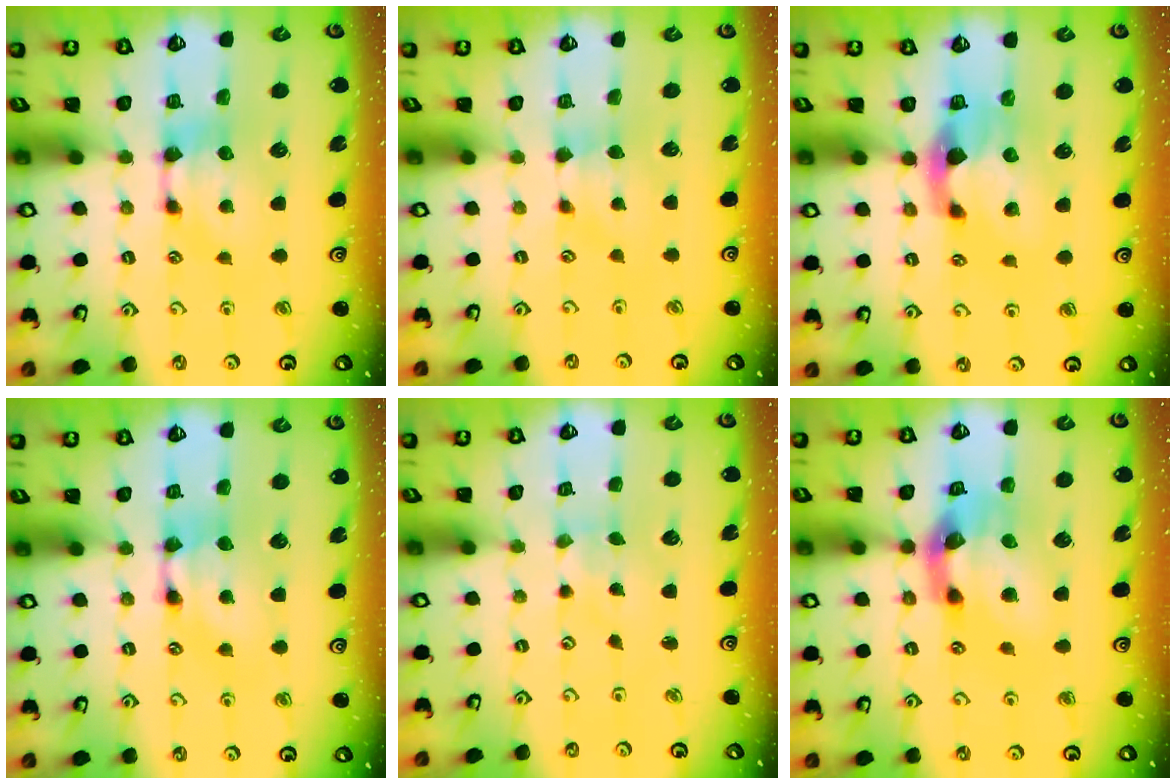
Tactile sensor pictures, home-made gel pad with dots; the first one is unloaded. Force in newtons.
{"total": 2.0, "press": 1.9, "slide": 0.7}
{"total": 2.7, "press": 2.4, "slide": 1.3}
{"total": 1.6, "press": 1.5, "slide": 0.1}
{"total": 4.1, "press": 4.0, "slide": 0.6}
{"total": 6.3, "press": 5.9, "slide": 2.2}